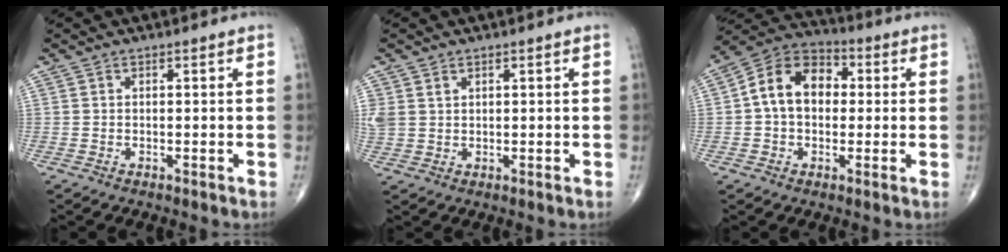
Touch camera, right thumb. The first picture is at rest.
{"total": 3.8, "force": [1.6, 3.0, 1.8], "torque": [-0.042, 0.004, 0.042]}
{"total": 12.1, "force": [1.0, 8.7, 8.3], "torque": [-0.123, 0.031, 0.006]}